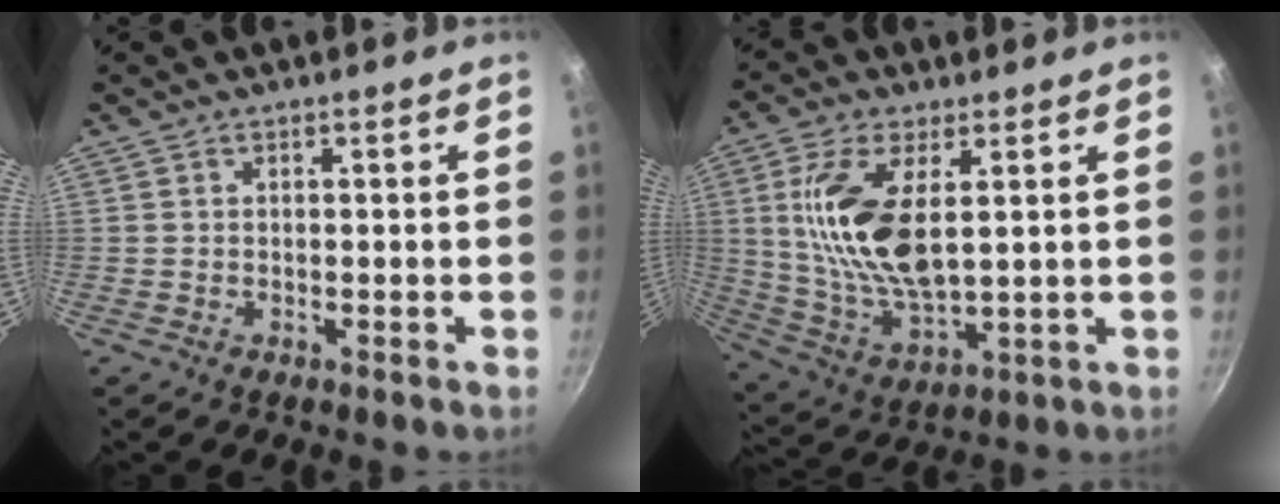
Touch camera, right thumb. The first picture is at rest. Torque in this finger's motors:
{"motor_torque": [-0.72, 1.63, 1.97, 0.60, 0.20]}